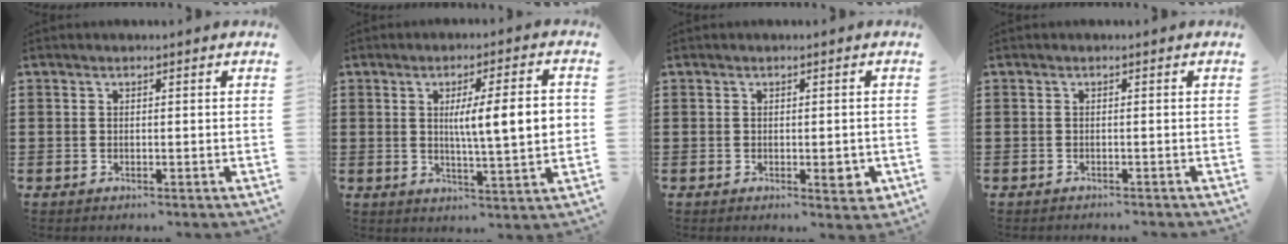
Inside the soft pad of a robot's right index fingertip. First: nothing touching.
{"total": 9.0, "force": [1.1, 1.3, 8.8], "torque": [-0.146, -0.003, 0.008]}
{"total": 2.5, "force": [-0.6, 0.8, 2.3], "torque": [-0.037, 0.000, -0.009]}
{"total": 0.5, "force": [-0.5, -0.1, 0.1], "torque": [-0.004, -0.003, -0.010]}